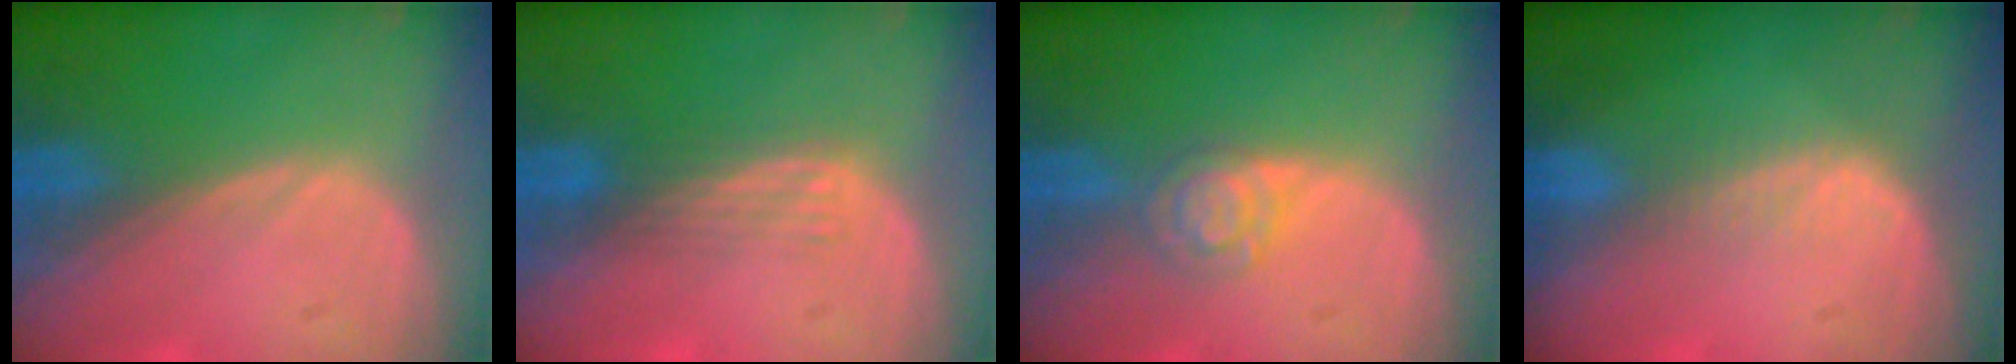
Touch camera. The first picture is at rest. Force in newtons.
{"total": 2.9, "press": 2.7, "slide": 1.2}
{"total": 3.8, "press": 3.8, "slide": 0.2}
{"total": 2.5, "press": 2.0, "slide": 1.6}